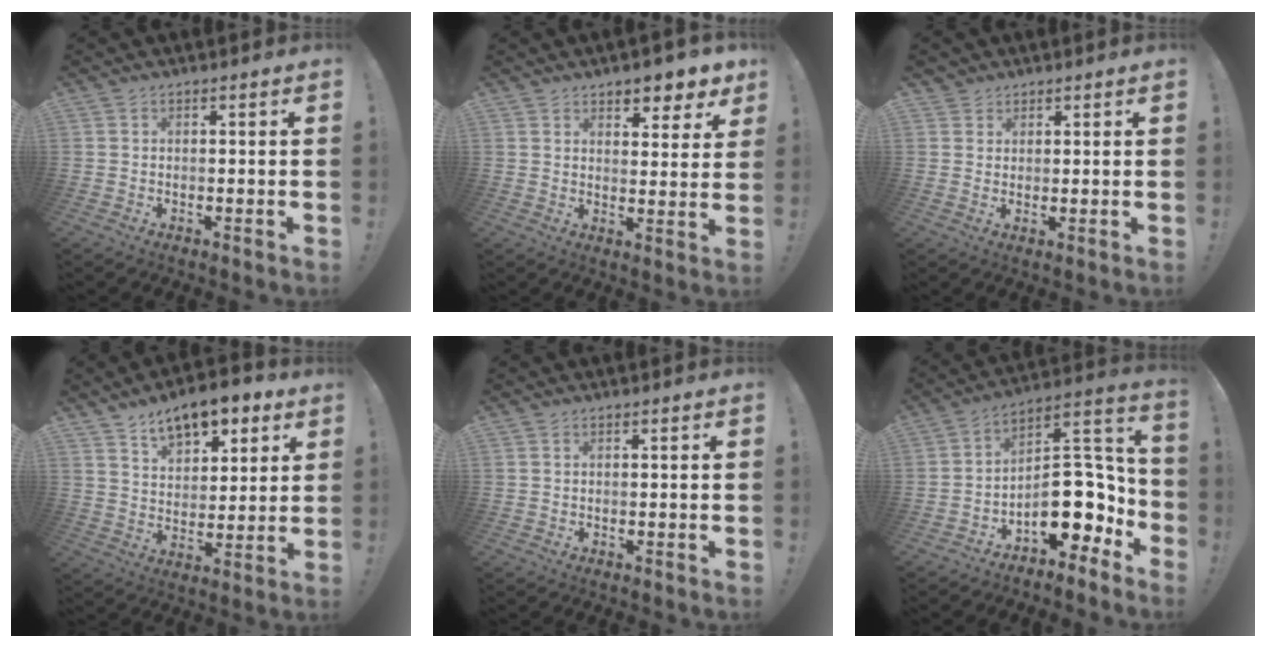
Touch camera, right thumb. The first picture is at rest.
{"total": 6.2, "force": [5.2, 2.7, 2.2], "torque": [-0.011, -0.046, 0.091]}
{"total": 2.7, "force": [2.2, 1.6, 0.1], "torque": [0.008, -0.013, 0.038]}
{"total": 11.4, "force": [8.2, 5.9, 5.4], "torque": [-0.084, -0.051, 0.151]}
{"total": 0.0}
{"total": 17.3, "force": [-4.5, 10.4, 13.0], "torque": [-0.165, 0.021, -0.057]}